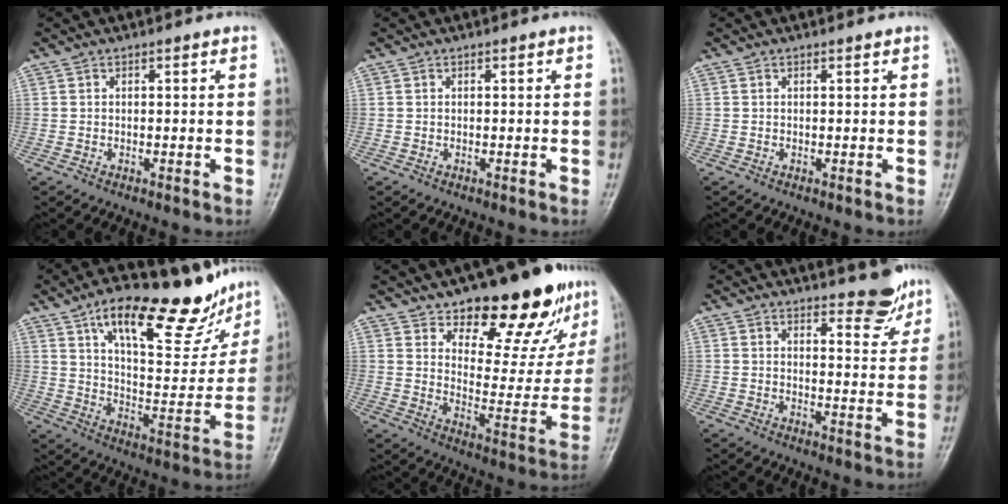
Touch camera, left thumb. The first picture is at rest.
{"total": 0.0}
{"total": 0.0}
{"total": 22.8, "force": [15.2, 8.1, 14.9], "torque": [-0.168, -0.052, 0.239]}
{"total": 20.9, "force": [14.7, 8.8, 12.0], "torque": [-0.109, -0.096, 0.206]}
{"total": 6.3, "force": [5.1, 2.1, 2.9], "torque": [-0.016, -0.042, 0.068]}